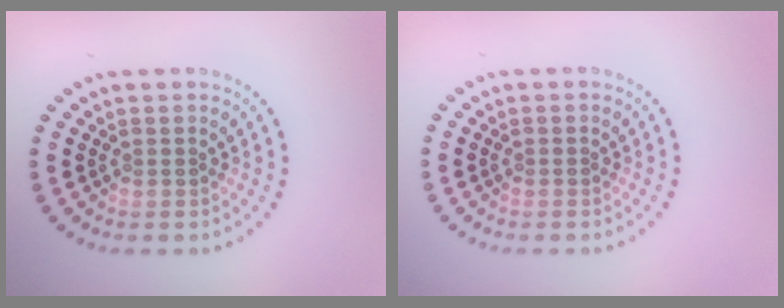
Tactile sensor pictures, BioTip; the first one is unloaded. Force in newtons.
{"total": 0.0}